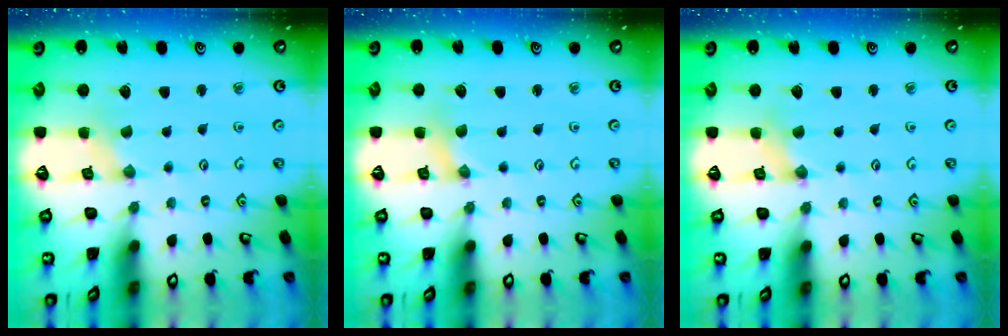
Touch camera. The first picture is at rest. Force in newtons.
{"total": 1.2, "press": 1.2, "slide": 0.2}
{"total": 2.5, "press": 2.4, "slide": 0.4}